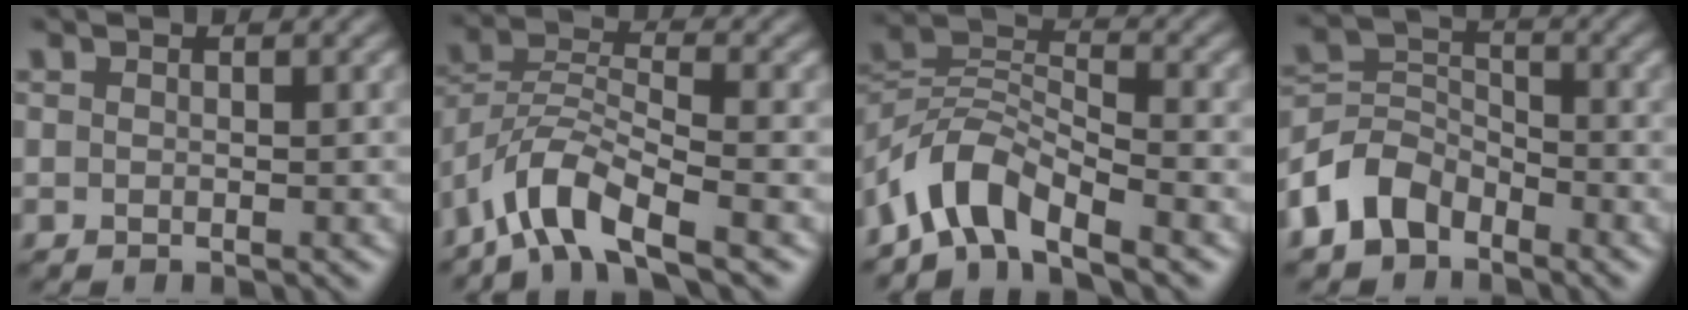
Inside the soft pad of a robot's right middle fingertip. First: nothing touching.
{"total": 6.6, "force": [-4.6, 1.9, 4.3], "torque": [-0.080, 0.003, -0.098]}
{"total": 5.7, "force": [-4.4, 2.0, 3.0], "torque": [-0.049, 0.006, -0.097]}
{"total": 5.0, "force": [-3.2, 3.3, 2.0], "torque": [-0.045, 0.004, -0.075]}